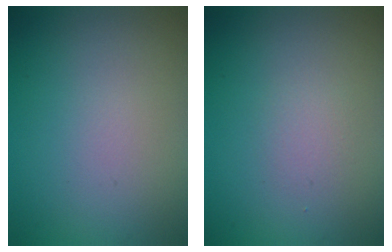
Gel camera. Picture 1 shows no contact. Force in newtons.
{"total": 1.0, "press": 1.0, "slide": 0.0}